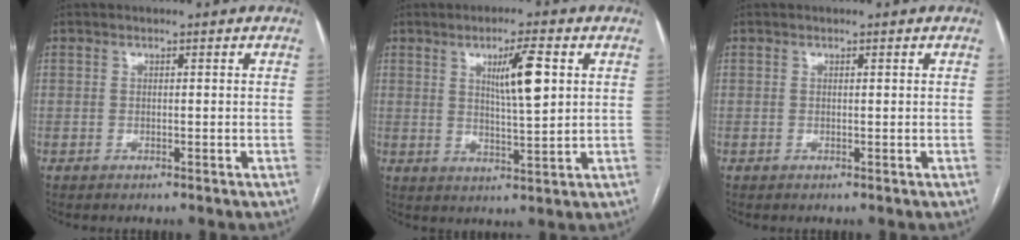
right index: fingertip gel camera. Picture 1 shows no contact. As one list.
[{"total": 7.3, "force": [2.3, 0.6, 6.9], "torque": [-0.118, -0.001, 0.040]}, {"total": 0.0}]